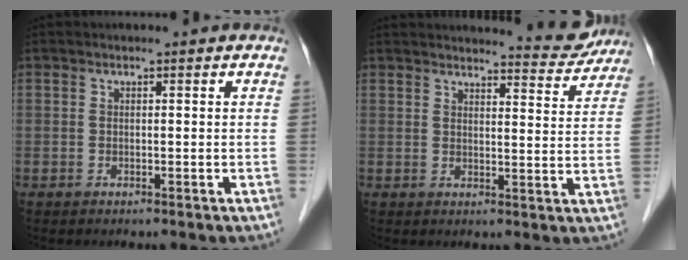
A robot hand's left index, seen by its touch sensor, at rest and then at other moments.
{"total": 7.6, "force": [7.5, 0.8, 1.0], "torque": [-0.008, -0.020, 0.083]}